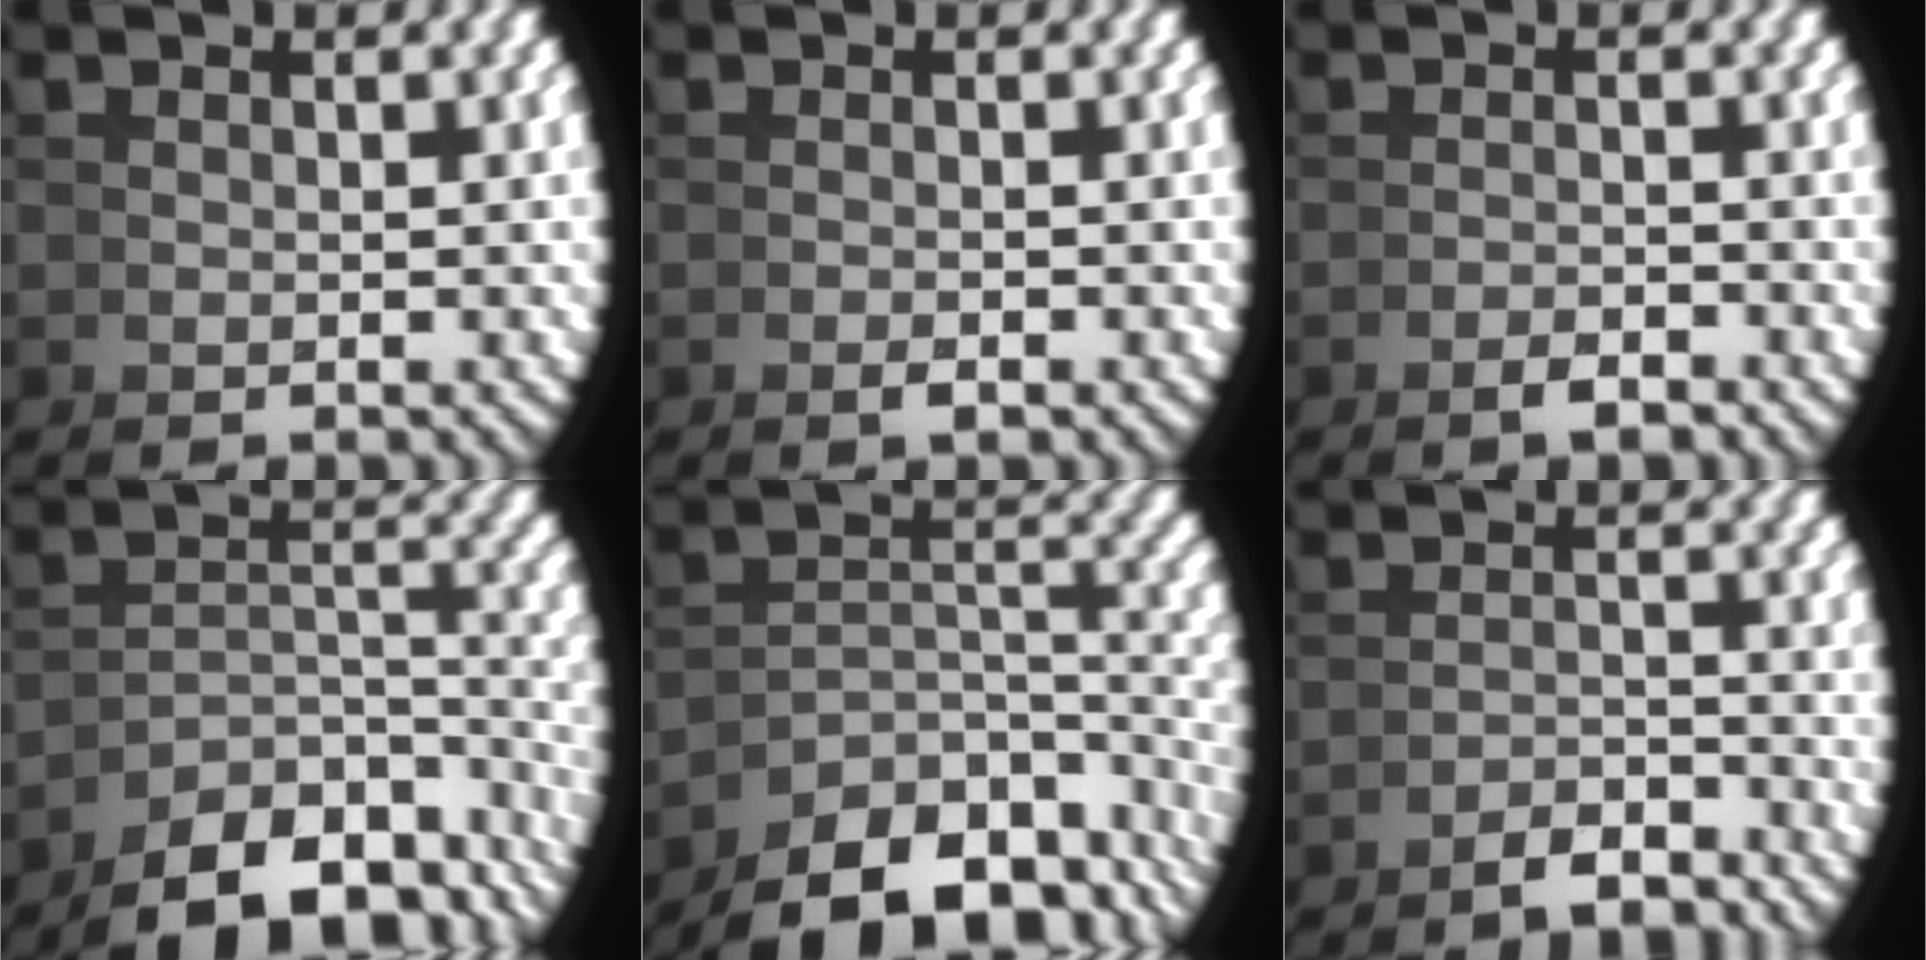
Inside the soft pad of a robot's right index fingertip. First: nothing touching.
{"total": 0.8, "force": [-0.6, -0.4, 0.3], "torque": [0.003, 0.003, -0.011]}
{"total": 1.7, "force": [-1.5, -0.7, 0.3], "torque": [0.014, 0.011, -0.031]}
{"total": 9.6, "force": [-6.3, 3.9, 6.1], "torque": [-0.088, -0.031, -0.079]}
{"total": 10.0, "force": [-5.7, 4.8, 6.7], "torque": [-0.101, -0.039, -0.070]}
{"total": 3.2, "force": [-3.0, -0.3, 1.0], "torque": [0.007, 0.007, -0.056]}